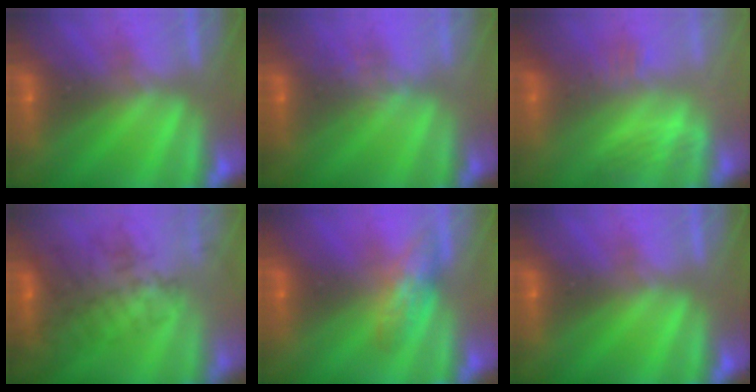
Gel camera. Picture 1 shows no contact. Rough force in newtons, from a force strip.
{"total": 2.4}
{"total": 2.9}
{"total": 4.7}
{"total": 2.5}
{"total": 0.0}